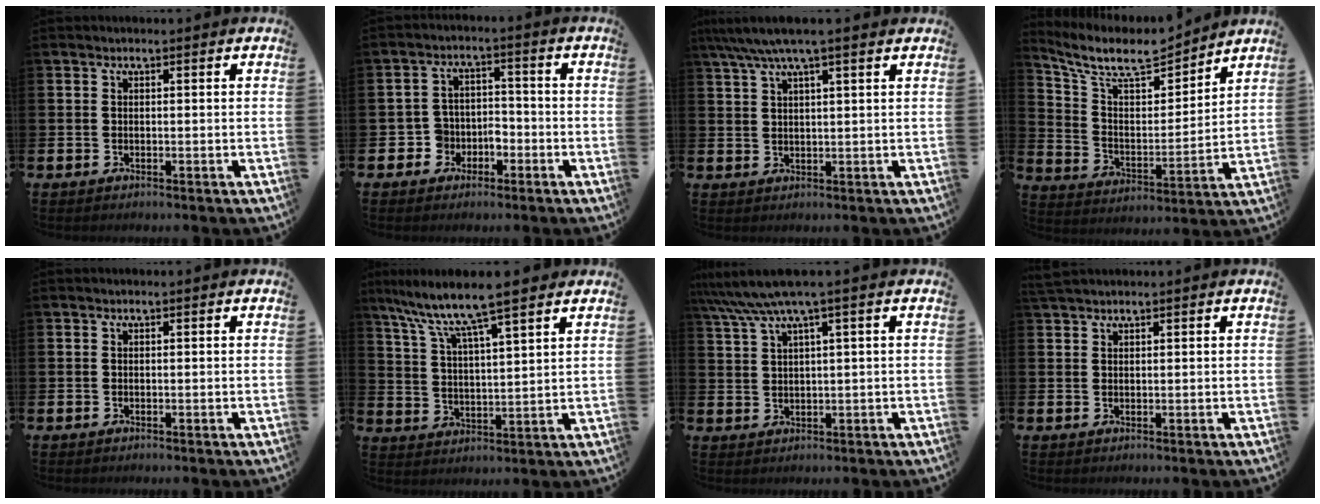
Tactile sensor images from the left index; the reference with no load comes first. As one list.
[{"total": 4.0, "force": [-2.2, 3.3, 0.5], "torque": [-0.029, 0.010, -0.046]}, {"total": 5.2, "force": [4.3, 0.5, 2.9], "torque": [-0.062, -0.007, 0.077]}, {"total": 8.9, "force": [7.8, 2.6, 3.3], "torque": [-0.107, -0.053, 0.137]}, {"total": 0.0}, {"total": 9.0, "force": [7.9, 0.8, 4.3], "torque": [-0.115, -0.038, 0.137]}, {"total": 5.6, "force": [3.7, 0.3, 4.3], "torque": [-0.092, -0.002, 0.063]}, {"total": 1.7, "force": [1.6, 0.3, 0.4], "torque": [-0.007, 0.002, 0.029]}]